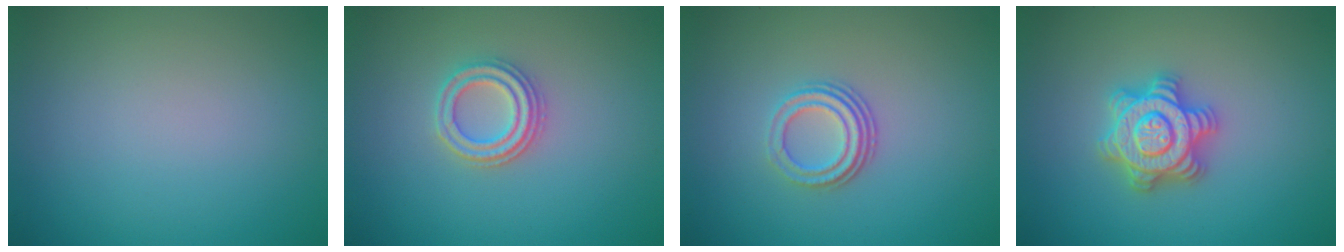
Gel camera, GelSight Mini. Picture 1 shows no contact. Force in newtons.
{"total": 2.7, "press": 2.6, "slide": 1.0}
{"total": 3.0, "press": 2.1, "slide": 2.1}
{"total": 4.7, "press": 4.7, "slide": 0.6}